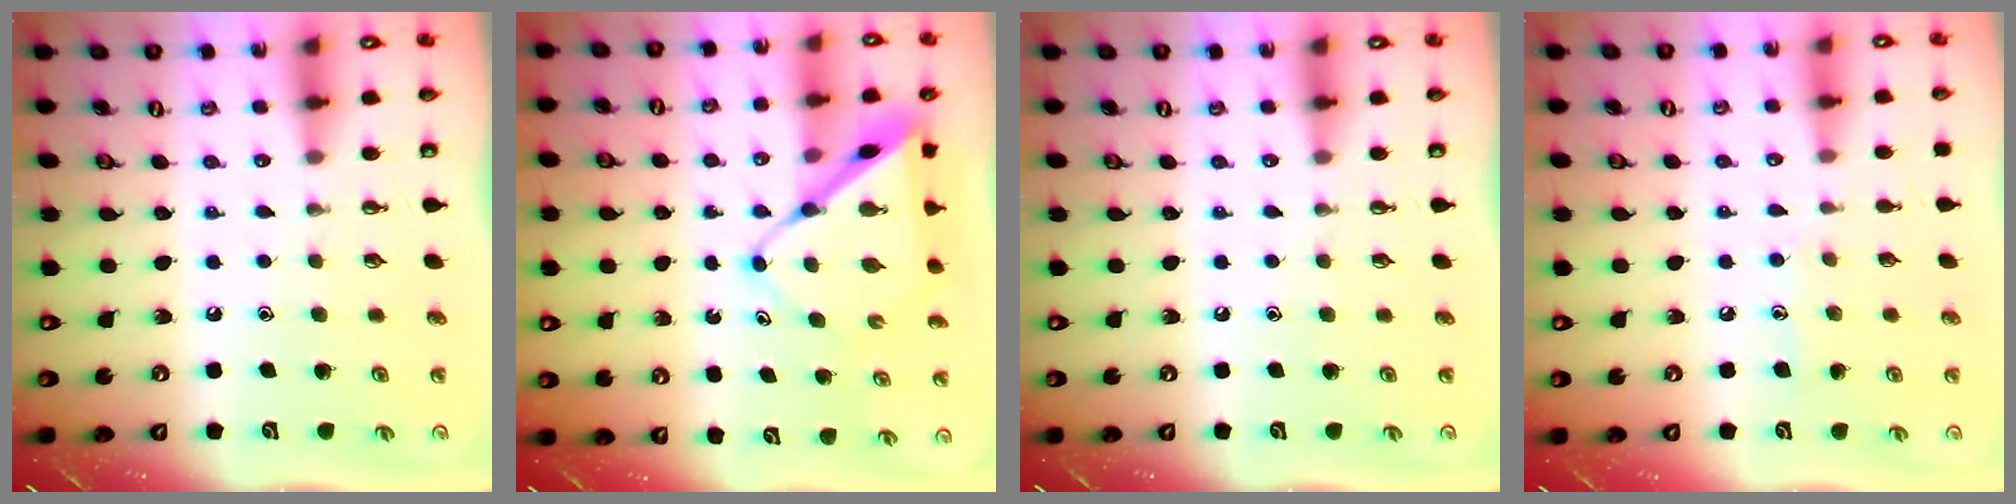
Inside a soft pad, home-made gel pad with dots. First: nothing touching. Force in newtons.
{"total": 10.1, "press": 10.1, "slide": 0.8}
{"total": 0.0}
{"total": 5.6, "press": 5.6, "slide": 0.6}